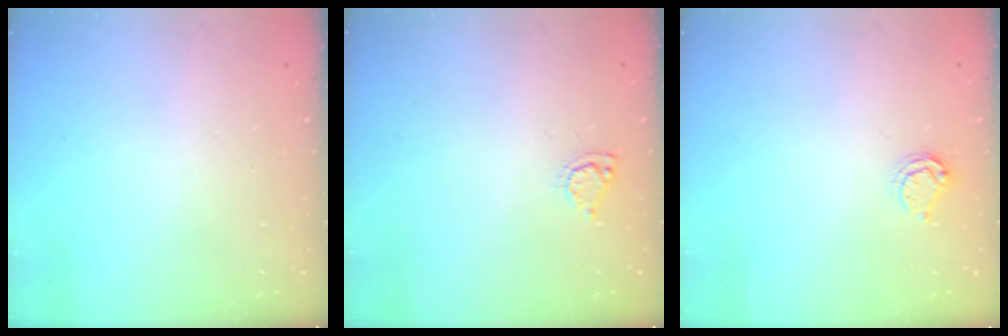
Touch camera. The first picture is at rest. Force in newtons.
{"total": 5.0, "press": 5.0, "slide": 0.5}
{"total": 4.4, "press": 4.3, "slide": 0.5}